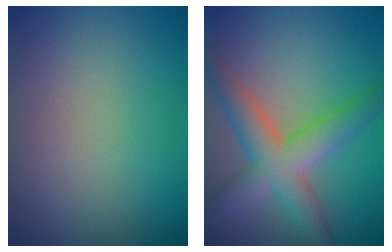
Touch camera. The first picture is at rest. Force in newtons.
{"total": 5.9, "press": 5.9, "slide": 0.2}